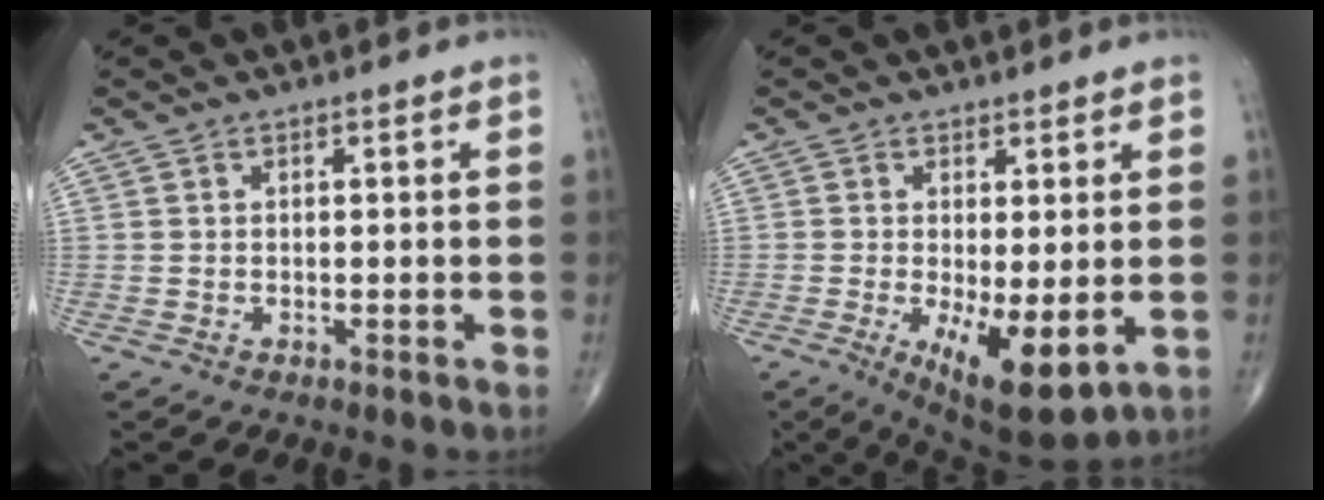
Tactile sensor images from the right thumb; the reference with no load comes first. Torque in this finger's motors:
{"motor_torque": [0.23, 1.59, -0.01, -0.25, 0.05]}